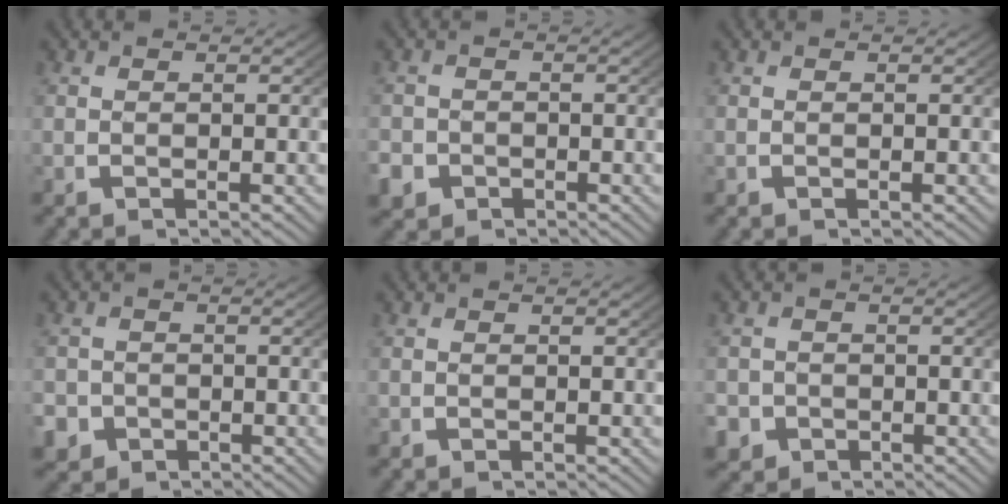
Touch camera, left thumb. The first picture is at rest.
{"total": 3.8, "force": [-2.1, 3.0, 0.7], "torque": [-0.027, -0.027, -0.029]}
{"total": 0.0}
{"total": 4.6, "force": [-2.6, 3.7, 0.9], "torque": [-0.030, -0.032, -0.034]}
{"total": 0.5, "force": [0.1, -0.3, -0.5], "torque": [0.007, -0.008, 0.007]}
{"total": 4.1, "force": [-2.3, 3.3, 0.7], "torque": [-0.026, -0.030, -0.030]}